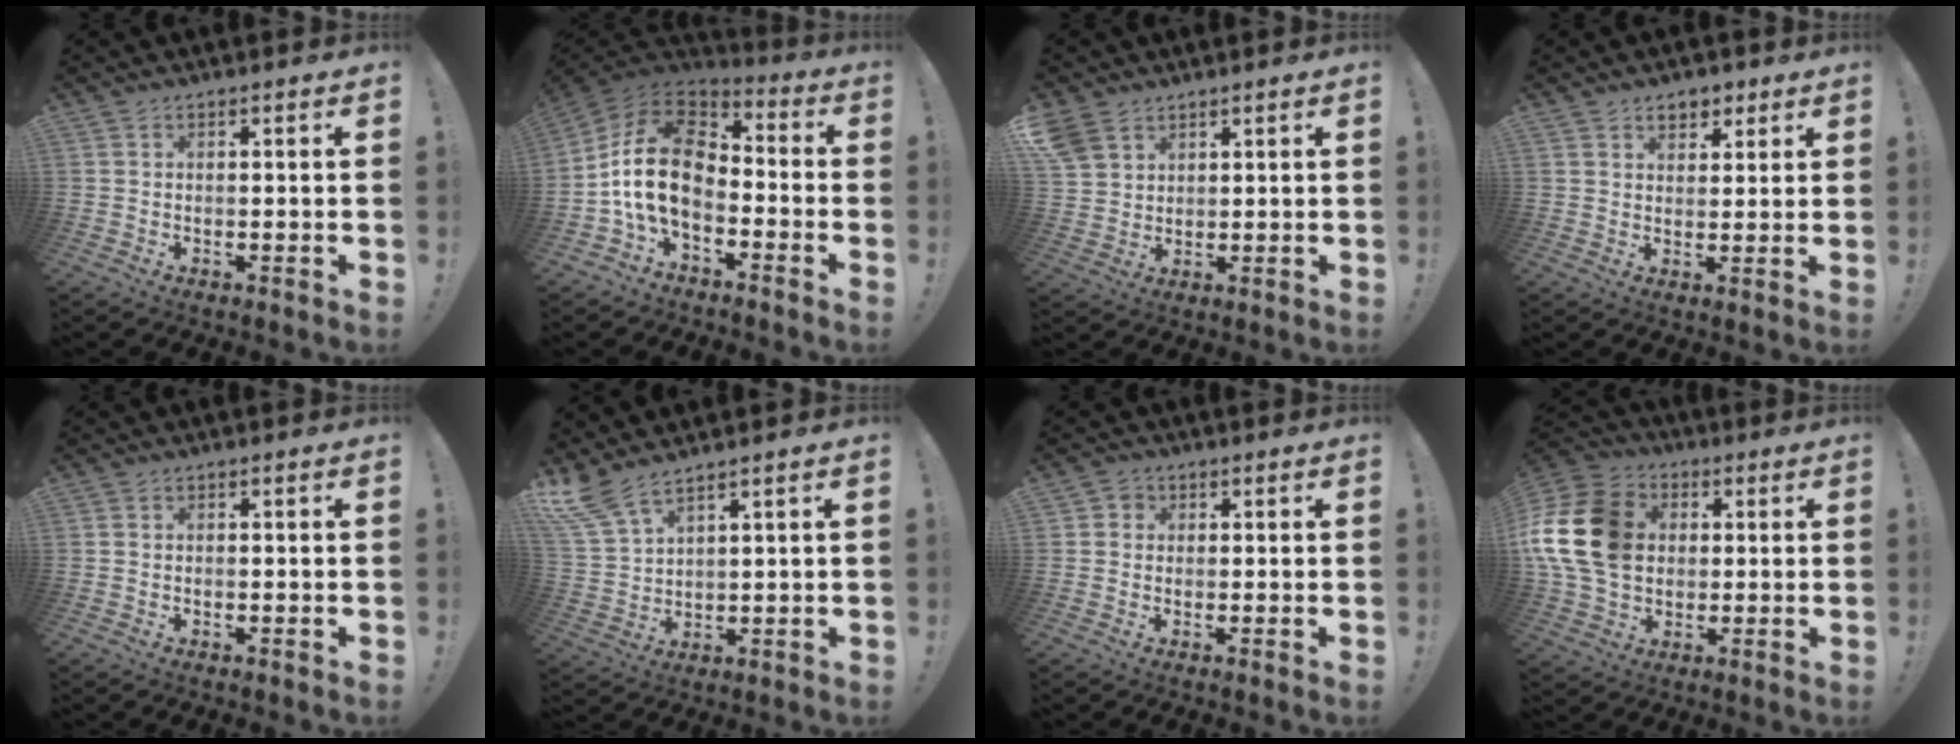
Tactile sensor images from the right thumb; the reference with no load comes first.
{"total": 17.0, "force": [-1.7, 10.3, 13.5], "torque": [-0.260, 0.018, -0.025]}
{"total": 6.5, "force": [4.2, 4.3, 2.4], "torque": [-0.055, -0.017, 0.085]}
{"total": 5.1, "force": [2.9, 3.6, 2.1], "torque": [-0.020, -0.010, 0.052]}
{"total": 0.5, "force": [-0.4, 0.3, 0.1], "torque": [-0.009, 0.003, -0.007]}
{"total": 7.9, "force": [6.2, 1.8, 4.5], "torque": [-0.100, -0.027, 0.121]}
{"total": 2.2, "force": [-0.3, 2.1, 0.7], "torque": [-0.005, 0.003, -0.006]}
{"total": 20.3, "force": [2.4, 15.7, 12.7], "torque": [-0.235, 0.008, 0.052]}